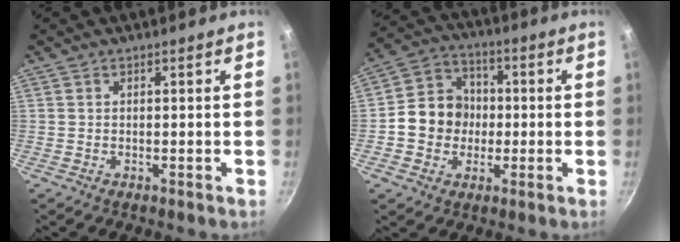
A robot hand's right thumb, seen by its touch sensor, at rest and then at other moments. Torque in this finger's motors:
{"motor_torque": [0.90, 1.27, 0.63, -0.76, 0.17]}